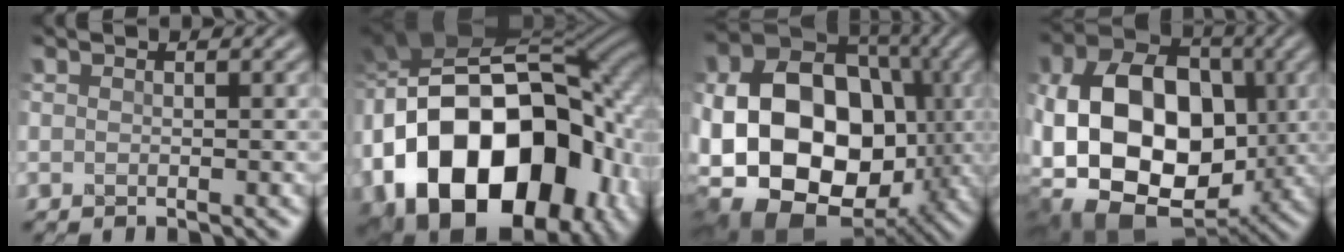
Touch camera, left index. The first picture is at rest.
{"total": 19.9, "force": [-5.5, 13.7, 13.5], "torque": [-0.268, -0.020, -0.069]}
{"total": 19.8, "force": [-3.1, 14.9, 12.7], "torque": [-0.208, -0.025, -0.072]}
{"total": 16.2, "force": [-1.7, 11.7, 11.0], "torque": [-0.185, -0.010, -0.024]}